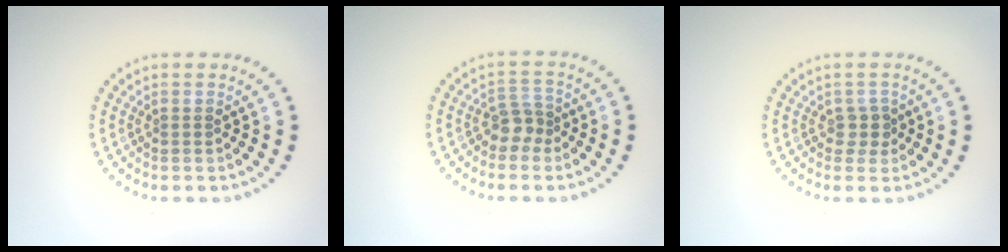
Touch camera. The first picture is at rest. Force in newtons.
{"total": 2.1, "press": 1.7, "slide": 1.3}
{"total": 1.5, "press": 1.2, "slide": 0.9}